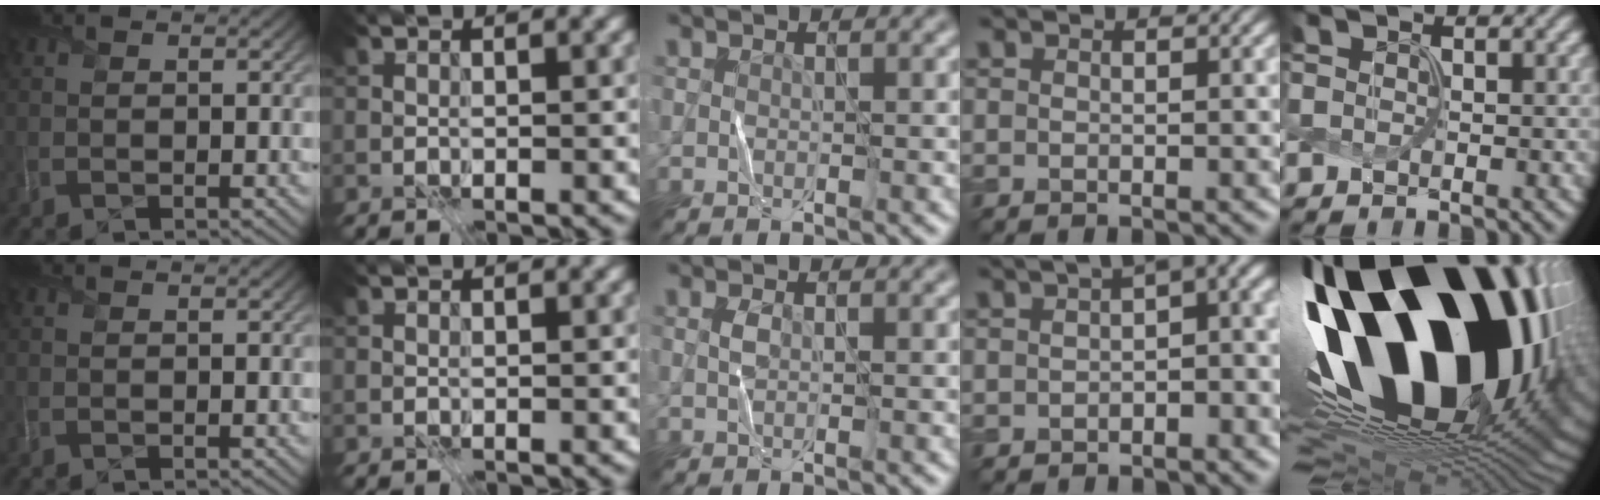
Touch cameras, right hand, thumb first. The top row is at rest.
{"middle": {"total": 0.9, "force": [0.1, 0.4, 0.8], "torque": [-0.019, 0.000, 0.000]}, "ring": {"total": 5.9, "force": [1.0, 2.4, 5.3], "torque": [-0.050, 0.017, 0.008]}, "little": {"total": 22.8, "force": [5.0, 12.7, 18.3], "torque": [-0.314, -0.037, 0.100]}}